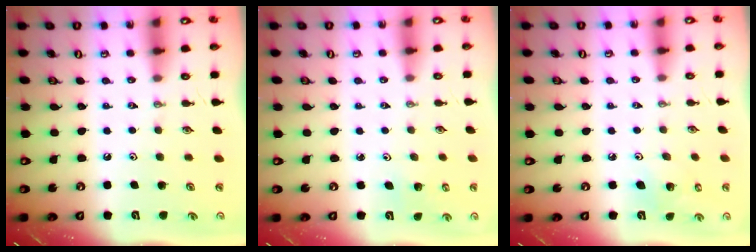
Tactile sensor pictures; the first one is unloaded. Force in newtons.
{"total": 1.4, "press": 1.4, "slide": 0.1}
{"total": 4.0, "press": 4.0, "slide": 0.4}